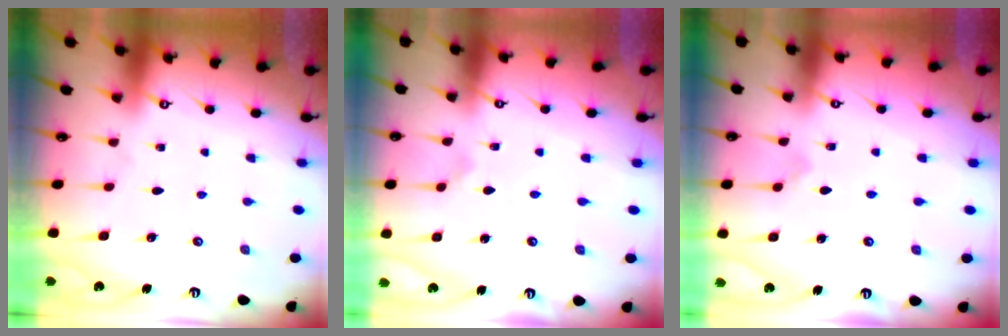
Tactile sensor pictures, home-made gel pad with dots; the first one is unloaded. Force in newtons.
{"total": 2.1, "press": 2.1, "slide": 0.1}
{"total": 2.5, "press": 2.5, "slide": 0.1}